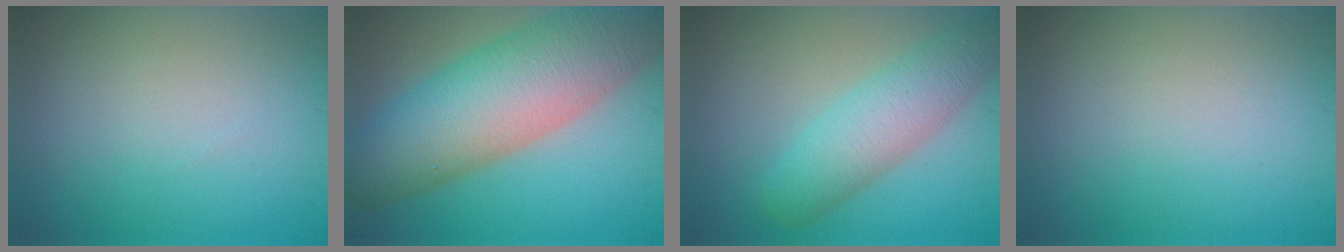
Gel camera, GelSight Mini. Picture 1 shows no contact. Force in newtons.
{"total": 11.3, "press": 11.3, "slide": 0.5}
{"total": 5.0, "press": 5.0, "slide": 0.1}
{"total": 0.0}